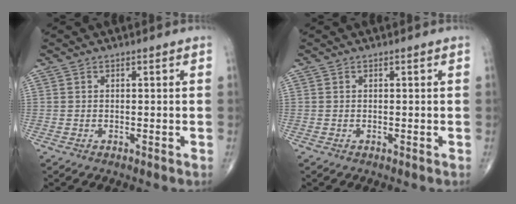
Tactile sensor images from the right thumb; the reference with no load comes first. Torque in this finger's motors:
{"motor_torque": [-0.04, 0.03, -0.01, -0.01, 0.01]}